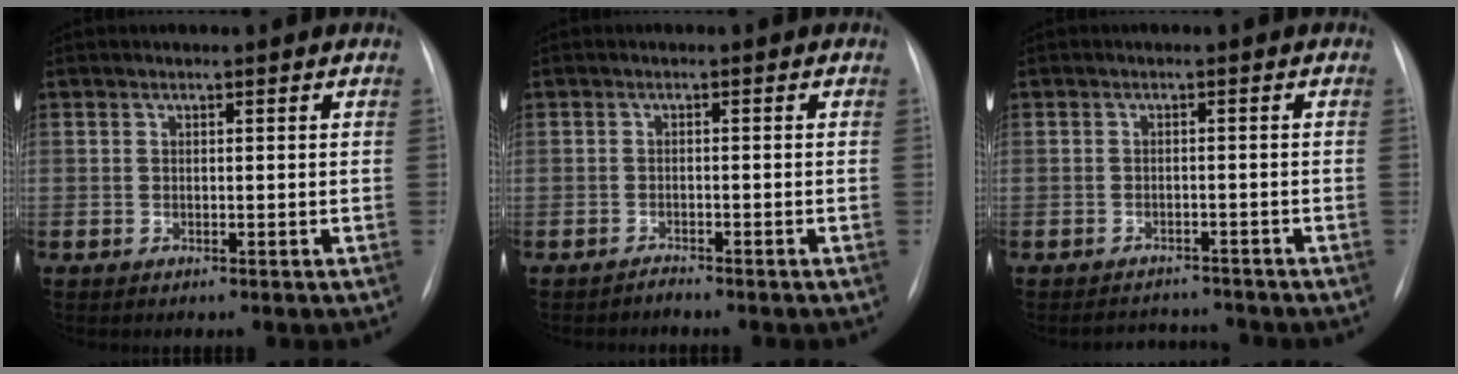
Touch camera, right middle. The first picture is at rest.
{"total": 0.9, "force": [-0.9, -0.1, -0.1], "torque": [0.002, -0.004, -0.013]}
{"total": 3.8, "force": [-3.7, 0.8, -0.3], "torque": [0.003, 0.003, -0.053]}